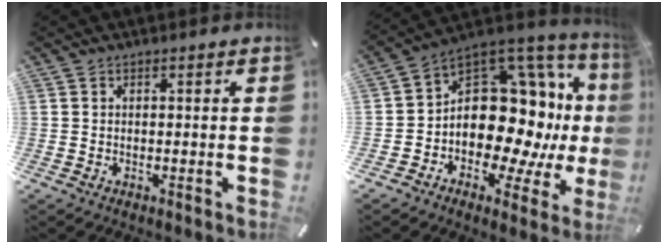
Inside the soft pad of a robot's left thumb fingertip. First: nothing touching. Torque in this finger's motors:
{"motor_torque": [1.47, 1.68, 1.37, 1.09, 0.20]}